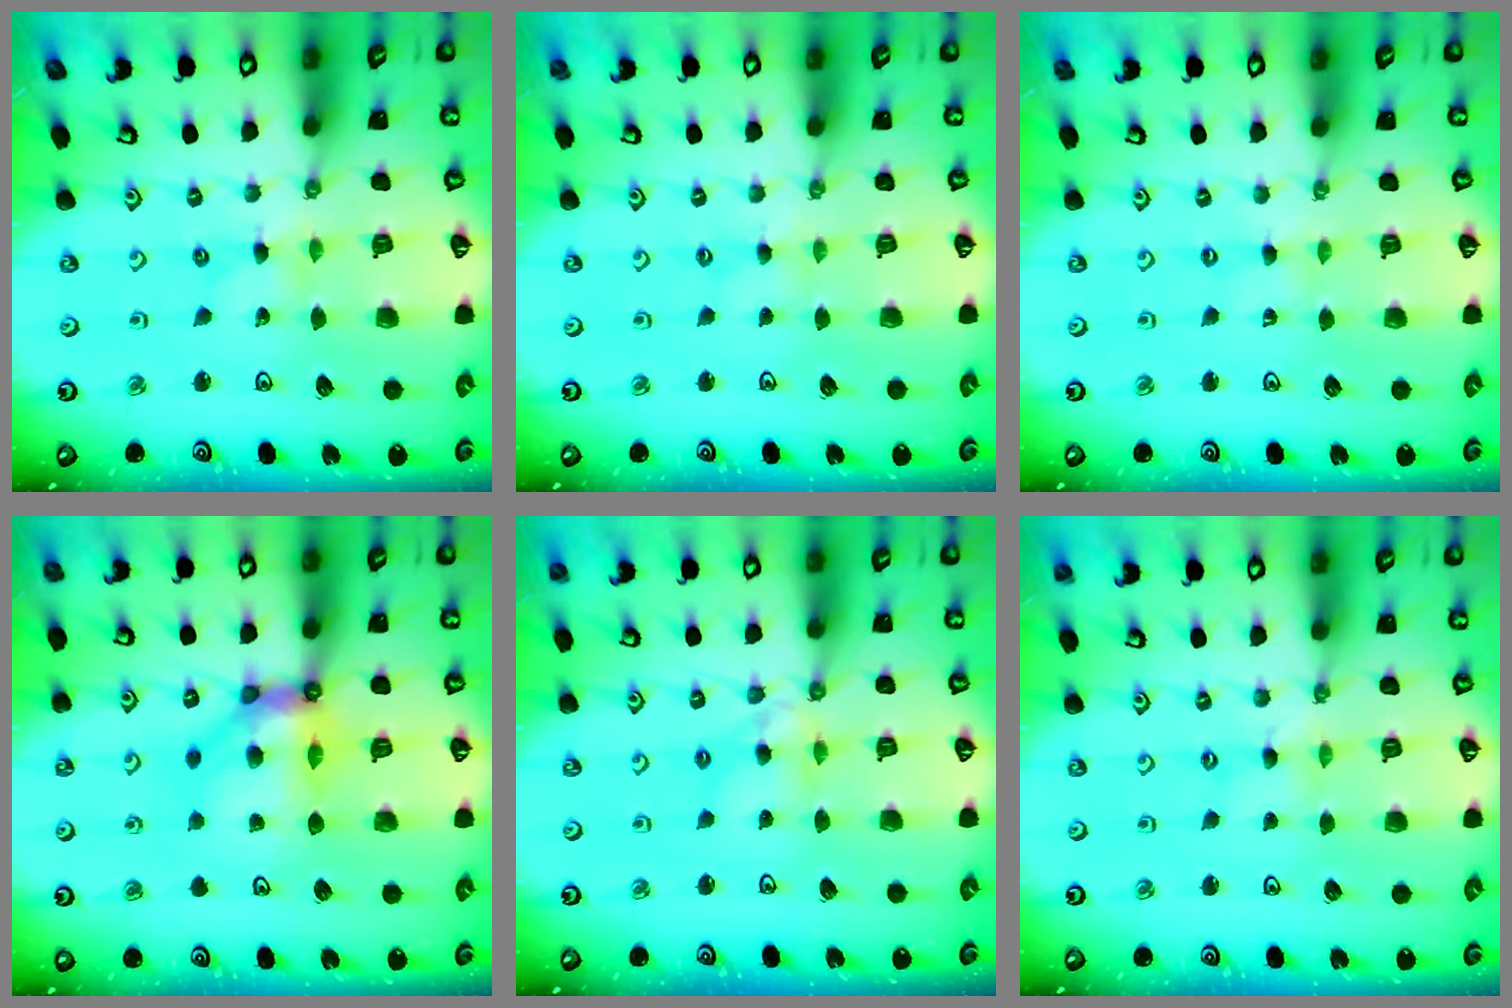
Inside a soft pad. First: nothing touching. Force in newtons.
{"total": 0.8, "press": 0.7, "slide": 0.2}
{"total": 0.0}
{"total": 10.4, "press": 10.3, "slide": 1.1}
{"total": 6.8, "press": 6.8, "slide": 0.6}
{"total": 0.8, "press": 0.8, "slide": 0.1}